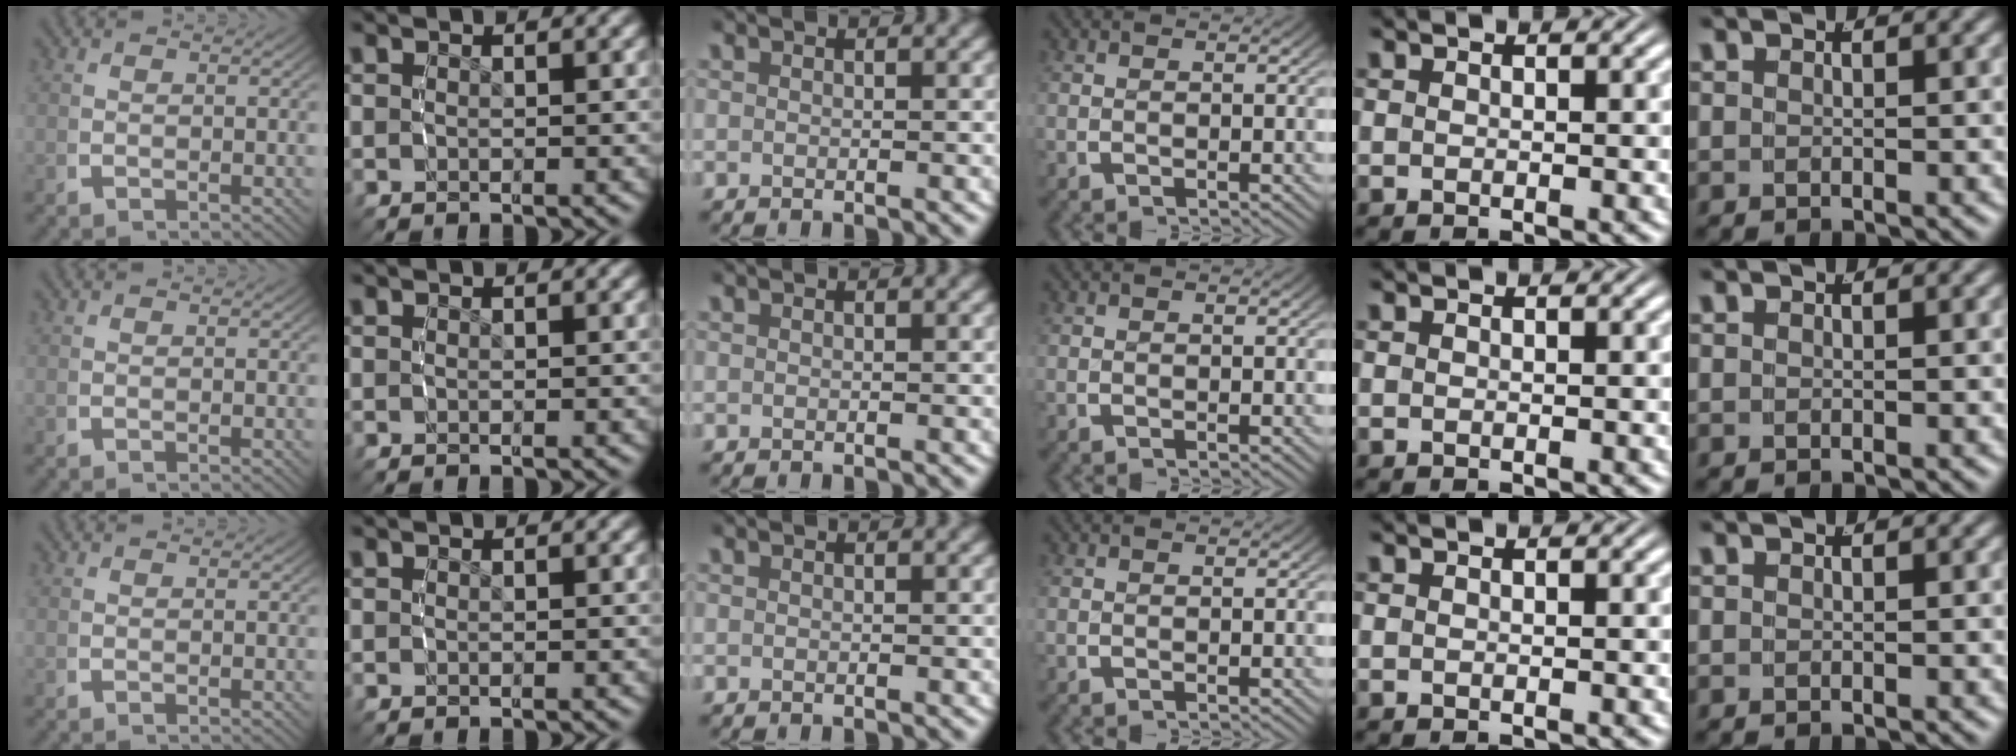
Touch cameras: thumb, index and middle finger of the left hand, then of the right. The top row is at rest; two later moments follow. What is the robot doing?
{"motion": "grasp_and_lifting", "object": "ethernet cable"}